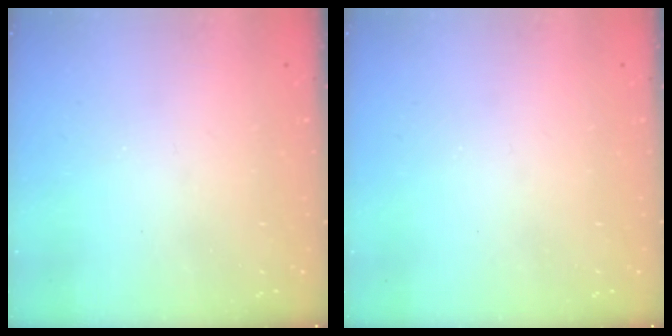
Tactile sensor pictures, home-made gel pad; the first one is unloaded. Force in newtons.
{"total": 0.0}